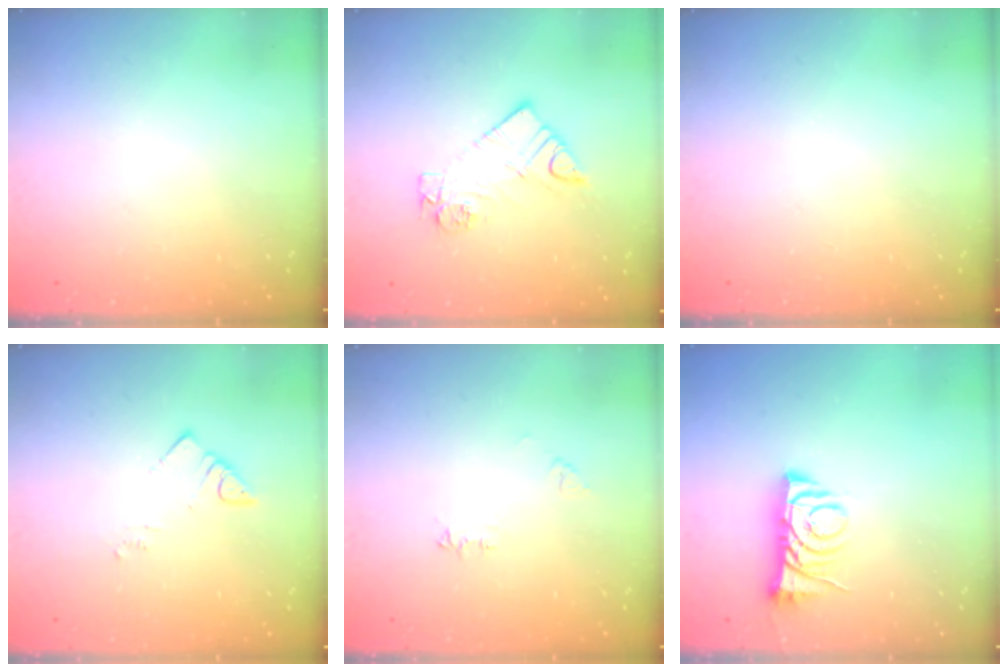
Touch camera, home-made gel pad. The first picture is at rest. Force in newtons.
{"total": 9.9, "press": 9.9, "slide": 0.7}
{"total": 0.0}
{"total": 3.8, "press": 3.7, "slide": 0.5}
{"total": 5.3, "press": 5.3, "slide": 0.6}
{"total": 7.1, "press": 7.0, "slide": 0.9}